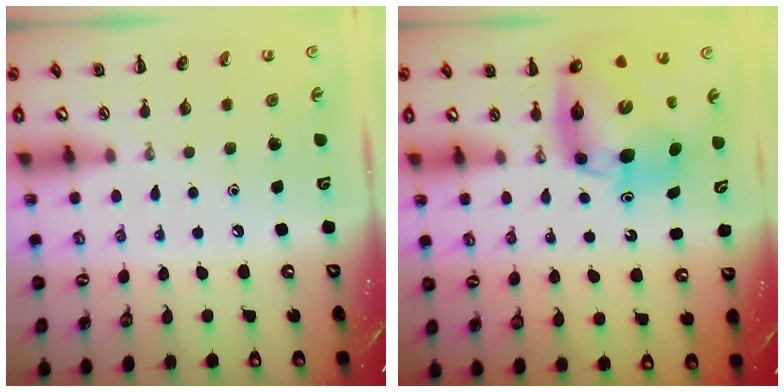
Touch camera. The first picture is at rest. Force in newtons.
{"total": 10.4, "press": 10.0, "slide": 3.0}